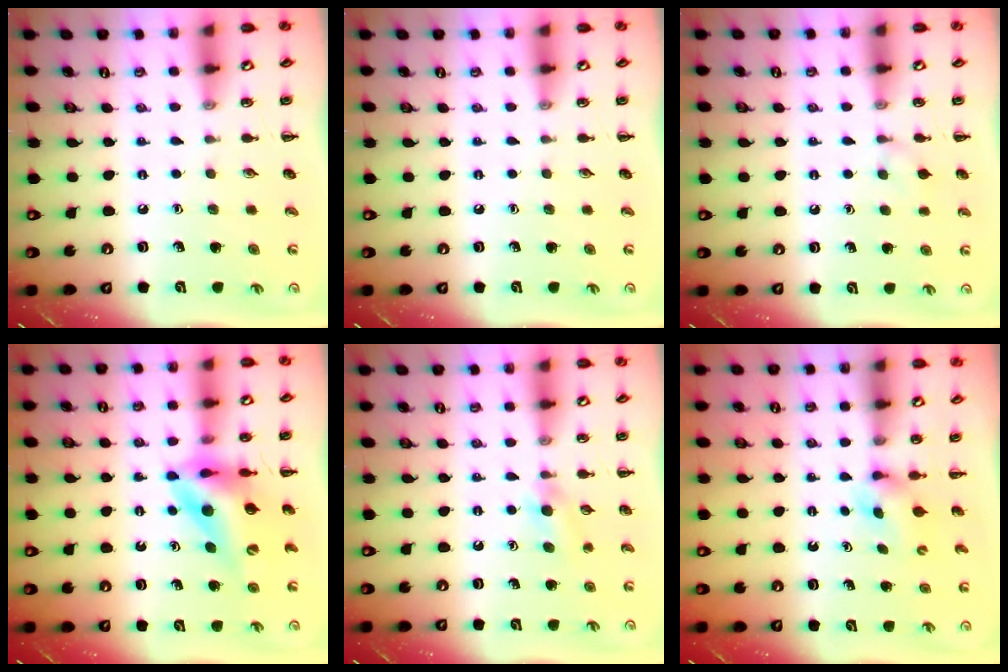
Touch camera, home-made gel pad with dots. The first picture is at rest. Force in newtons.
{"total": 0.0}
{"total": 5.3, "press": 4.9, "slide": 2.0}
{"total": 11.5, "press": 10.9, "slide": 3.7}
{"total": 5.9, "press": 5.6, "slide": 1.9}
{"total": 2.9, "press": 2.6, "slide": 1.3}